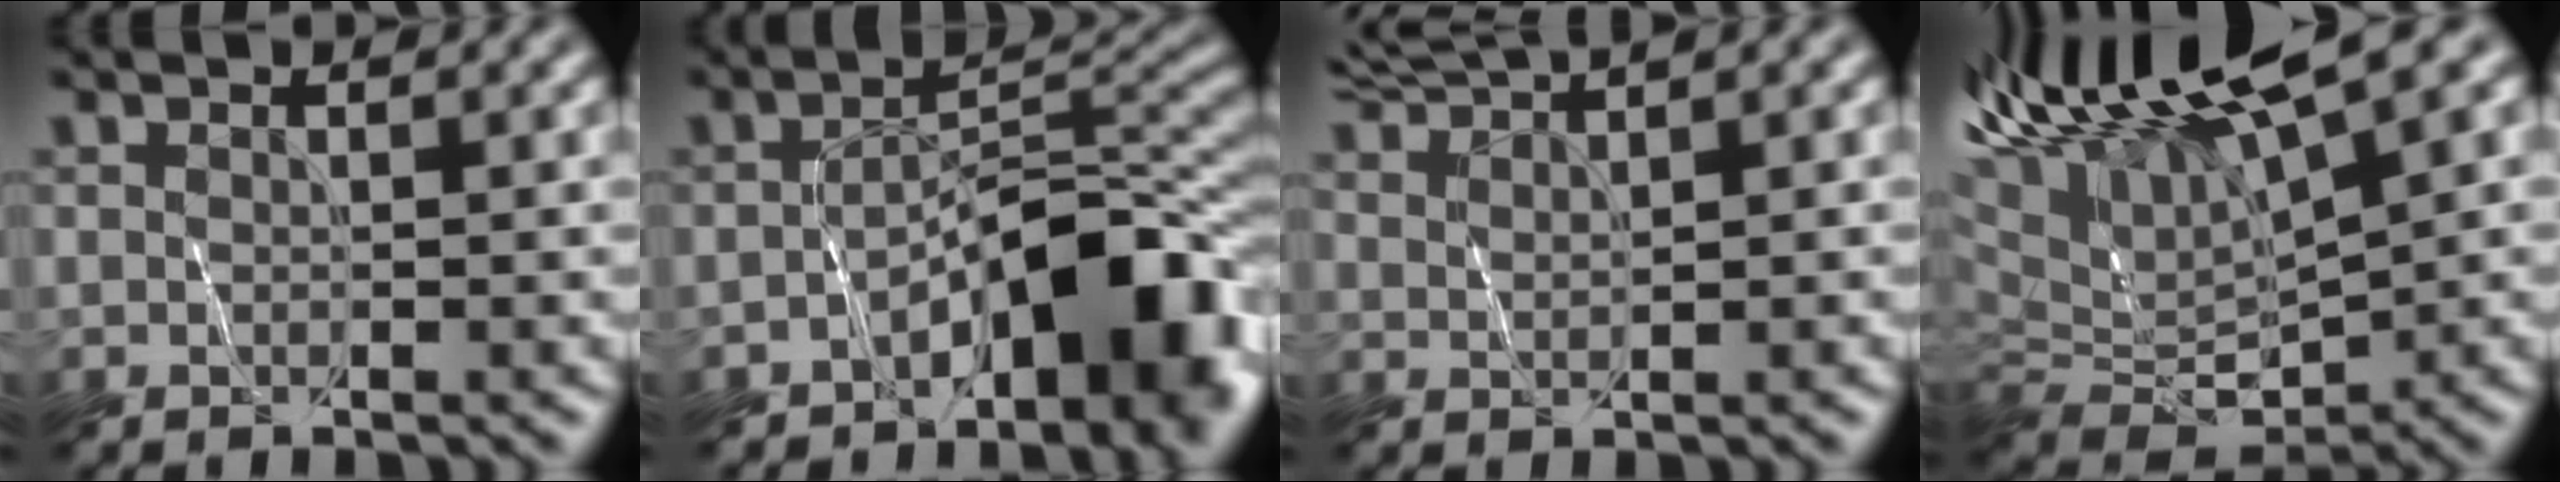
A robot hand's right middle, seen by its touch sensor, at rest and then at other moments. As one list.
[{"total": 10.0, "force": [-5.9, 3.8, 7.1], "torque": [-0.091, 0.003, -0.105]}, {"total": 4.2, "force": [4.2, -0.4, 0.7], "torque": [-0.028, 0.017, 0.080]}, {"total": 11.6, "force": [6.4, 3.8, 9.0], "torque": [-0.194, 0.022, 0.118]}]